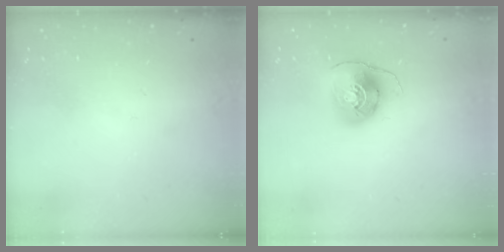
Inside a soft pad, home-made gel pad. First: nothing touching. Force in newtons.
{"total": 8.5, "press": 8.4, "slide": 1.3}